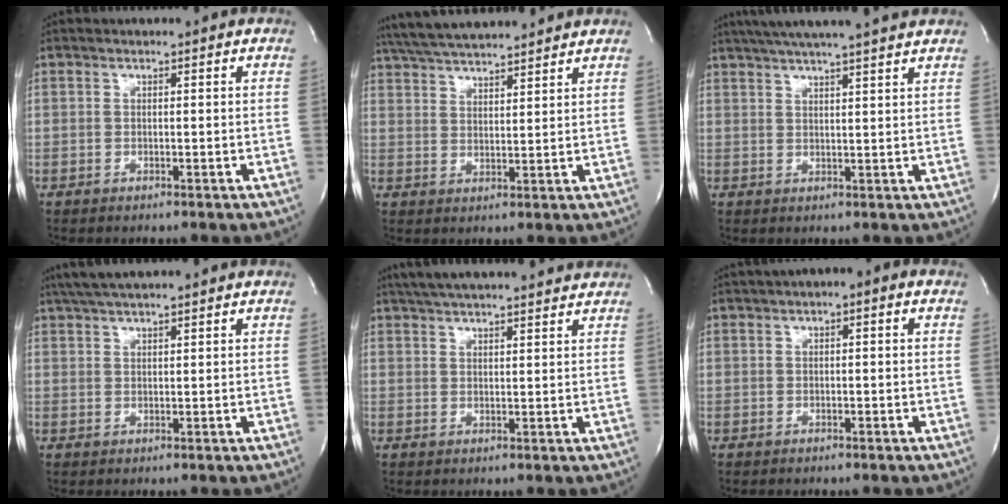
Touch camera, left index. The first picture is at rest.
{"total": 13.9, "force": [12.6, 1.6, 5.7], "torque": [-0.106, 0.034, 0.202]}
{"total": 15.1, "force": [13.1, 0.1, 7.5], "torque": [-0.131, 0.031, 0.181]}
{"total": 7.4, "force": [6.2, 0.4, 3.9], "torque": [-0.069, 0.039, 0.101]}
{"total": 17.2, "force": [15.5, 2.1, 7.2], "torque": [-0.121, 0.042, 0.215]}
{"total": 3.7, "force": [1.8, 1.0, 3.1], "torque": [-0.047, 0.021, 0.021]}